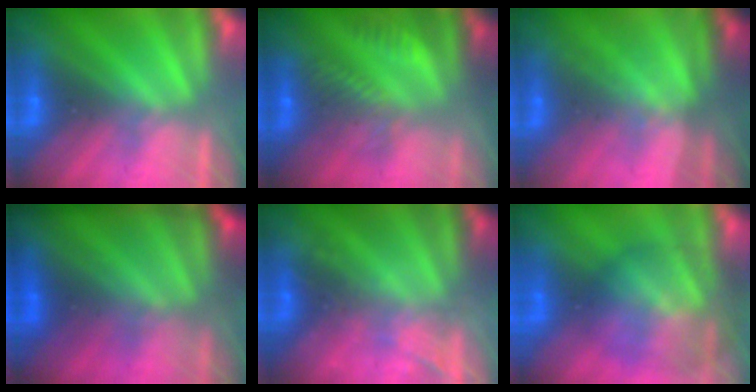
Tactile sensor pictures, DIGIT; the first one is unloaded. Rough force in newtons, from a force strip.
{"total": 8.0}
{"total": 1.3}
{"total": 7.6}
{"total": 2.2}
{"total": 10.7}